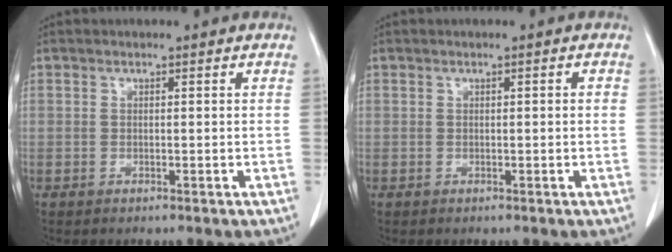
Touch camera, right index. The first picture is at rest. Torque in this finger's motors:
{"motor_torque": [-0.18, 0.12, -0.04, -0.01]}